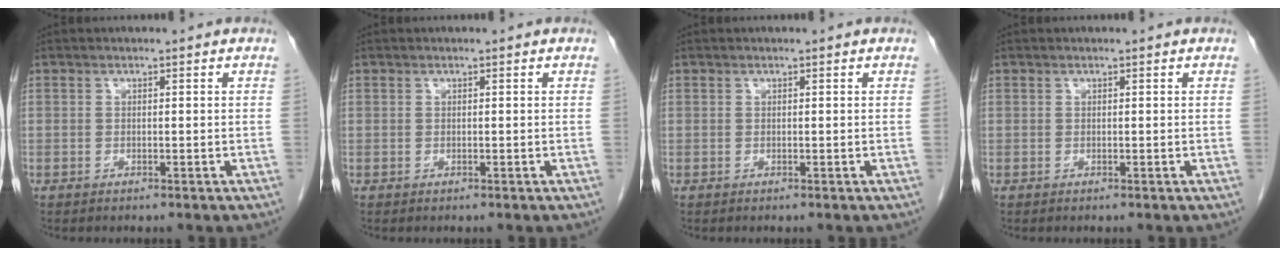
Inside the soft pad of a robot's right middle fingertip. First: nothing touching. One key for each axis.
{"total": 0.0}
{"total": 0.0}
{"total": 0.0}